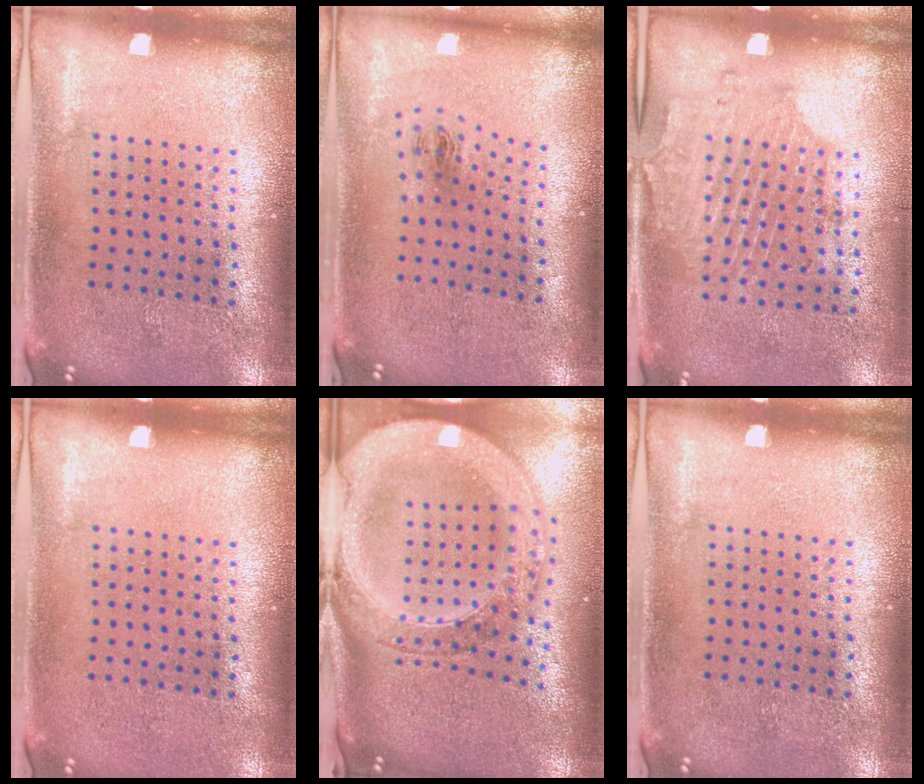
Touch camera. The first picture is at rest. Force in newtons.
{"total": 1.0, "press": 0.4, "slide": 0.9}
{"total": 1.7, "press": 1.2, "slide": 1.1}
{"total": 0.0}
{"total": 4.1, "press": 3.1, "slide": 2.6}
{"total": 0.0}